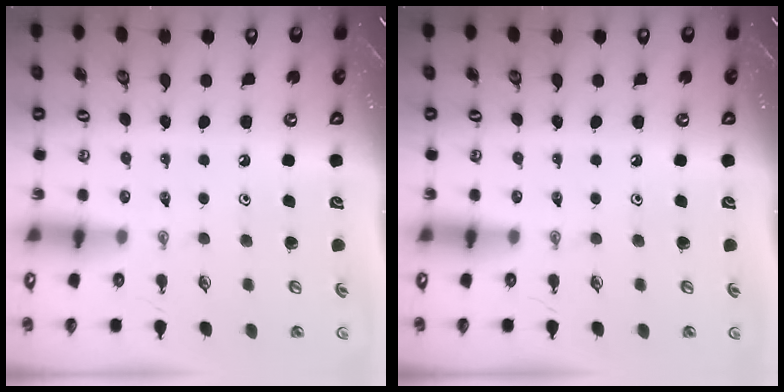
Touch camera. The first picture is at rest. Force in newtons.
{"total": 0.0}